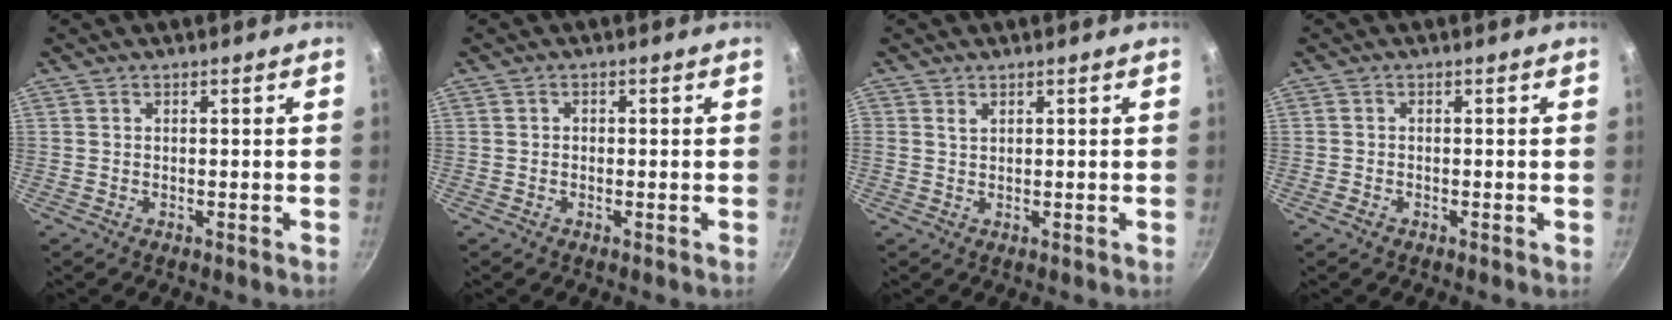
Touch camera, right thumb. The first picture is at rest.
{"total": 0.7, "force": [-0.2, 0.6, 0.3], "torque": [-0.004, 0.003, -0.004]}
{"total": 1.0, "force": [0.6, 0.6, 0.5], "torque": [-0.008, -0.004, 0.012]}
{"total": 1.2, "force": [-0.8, 0.7, 0.6], "torque": [-0.015, 0.003, -0.018]}